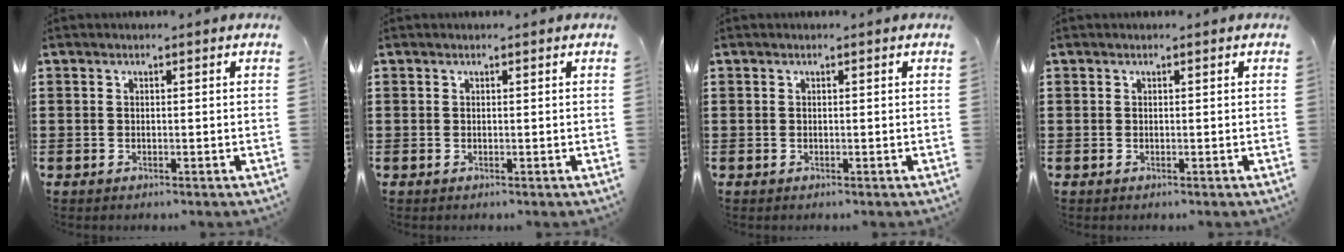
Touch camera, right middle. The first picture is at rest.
{"total": 0.0}
{"total": 0.0}
{"total": 0.0}